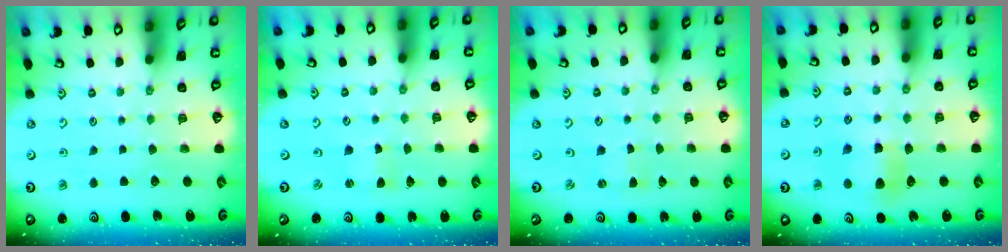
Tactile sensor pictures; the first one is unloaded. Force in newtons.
{"total": 0.7, "press": 0.7, "slide": 0.2}
{"total": 1.2, "press": 1.2, "slide": 0.2}
{"total": 6.0, "press": 5.9, "slide": 0.6}